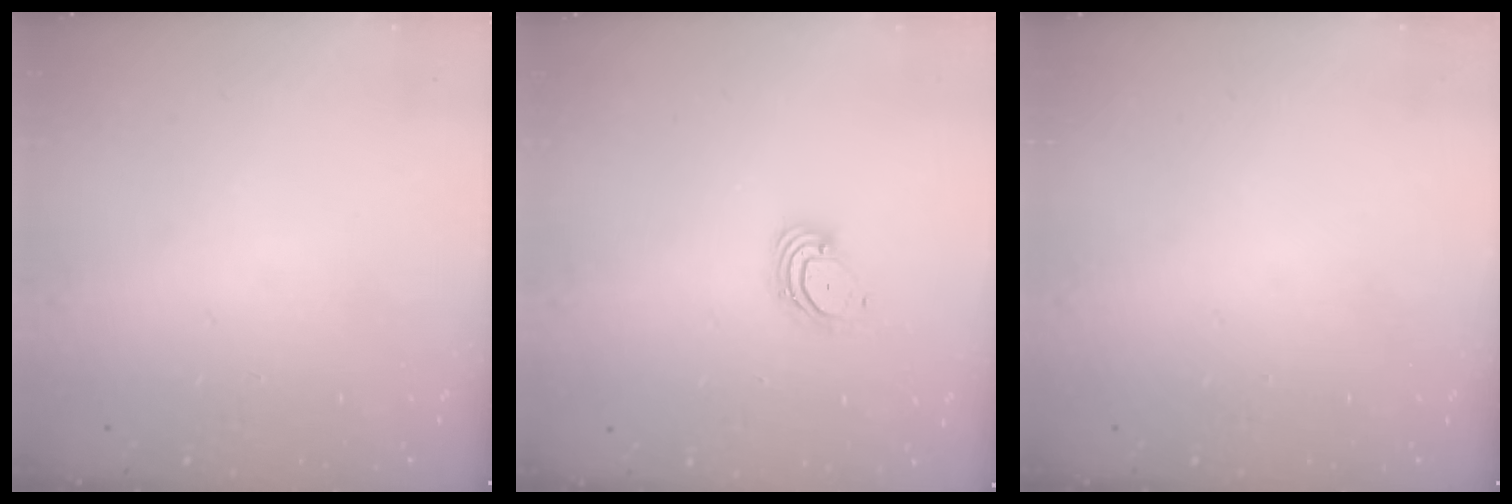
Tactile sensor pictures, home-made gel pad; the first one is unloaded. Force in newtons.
{"total": 3.2, "press": 3.2, "slide": 0.3}
{"total": 0.0}